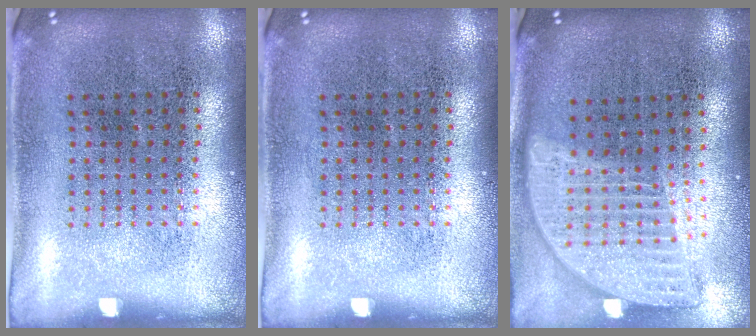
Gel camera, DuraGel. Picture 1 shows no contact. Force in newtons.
{"total": 0.0}
{"total": 1.9, "press": 1.6, "slide": 1.2}